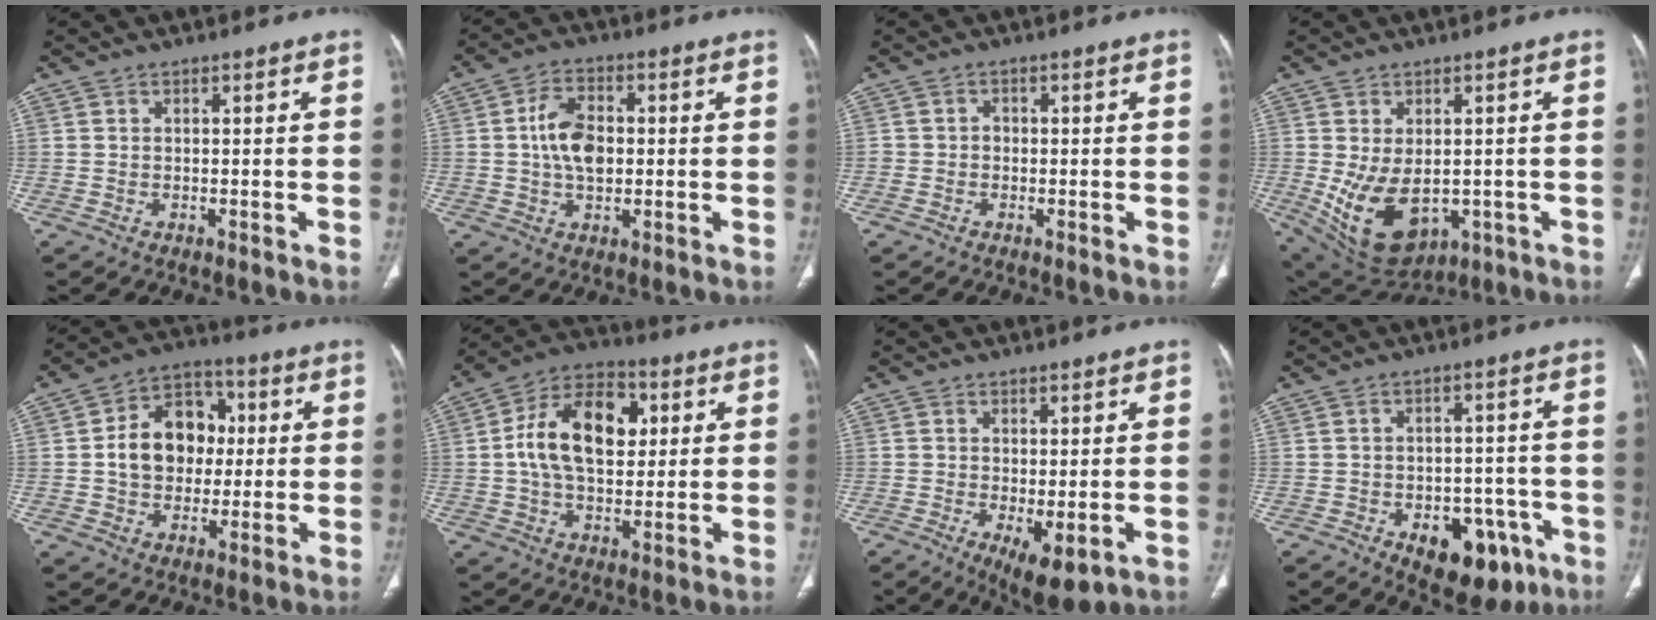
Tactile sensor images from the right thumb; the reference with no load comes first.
{"total": 8.3, "force": [0.2, 5.2, 6.4], "torque": [-0.103, 0.011, 0.001]}
{"total": 1.4, "force": [-0.4, 1.3, 0.5], "torque": [0.006, 0.008, -0.012]}
{"total": 13.1, "force": [-2.4, 8.2, 9.9], "torque": [-0.167, -0.010, -0.006]}
{"total": 13.4, "force": [0.8, 10.4, 8.4], "torque": [-0.098, 0.021, 0.010]}
{"total": 16.0, "force": [2.7, 10.0, 12.2], "torque": [-0.188, 0.013, 0.039]}
{"total": 7.3, "force": [-2.1, 2.9, 6.4], "torque": [-0.100, -0.019, -0.021]}
{"total": 12.2, "force": [-5.6, 7.3, 7.9], "torque": [-0.070, 0.031, -0.064]}